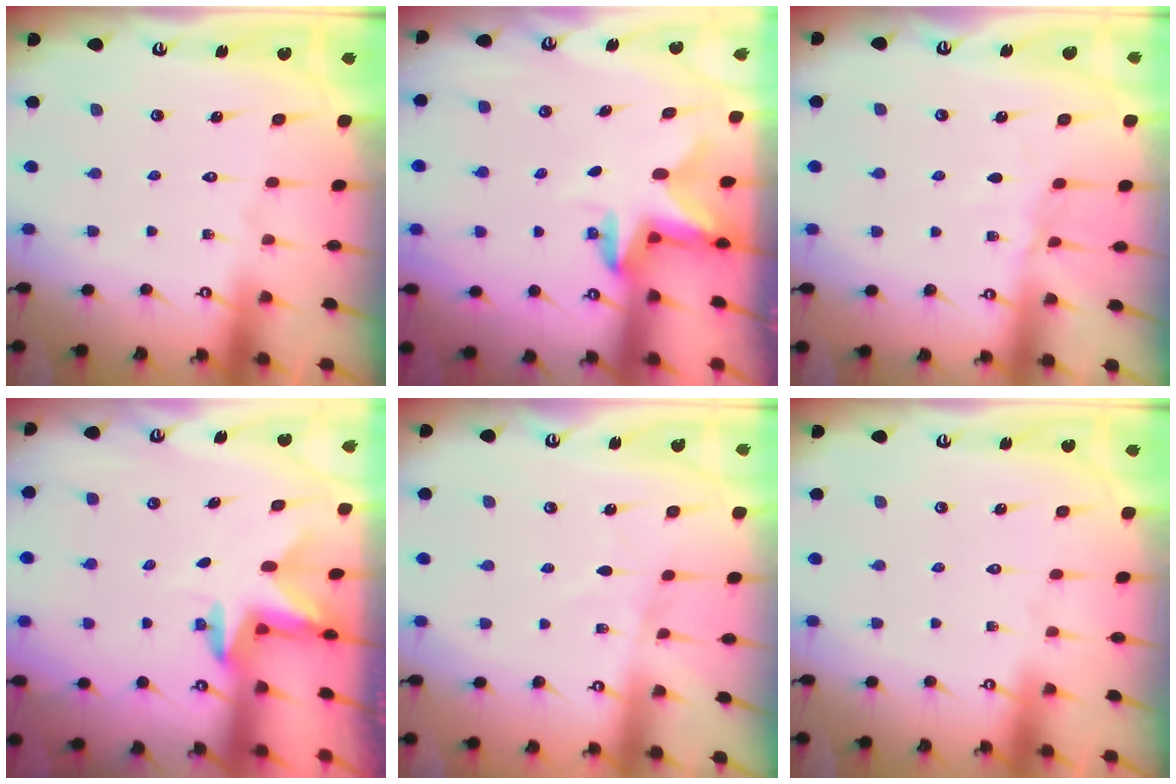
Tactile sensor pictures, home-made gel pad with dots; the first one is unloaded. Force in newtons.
{"total": 2.5, "press": 2.4, "slide": 0.6}
{"total": 5.2, "press": 5.2, "slide": 0.6}
{"total": 2.4, "press": 2.4, "slide": 0.3}
{"total": 2.6, "press": 2.6, "slide": 0.3}
{"total": 0.0}